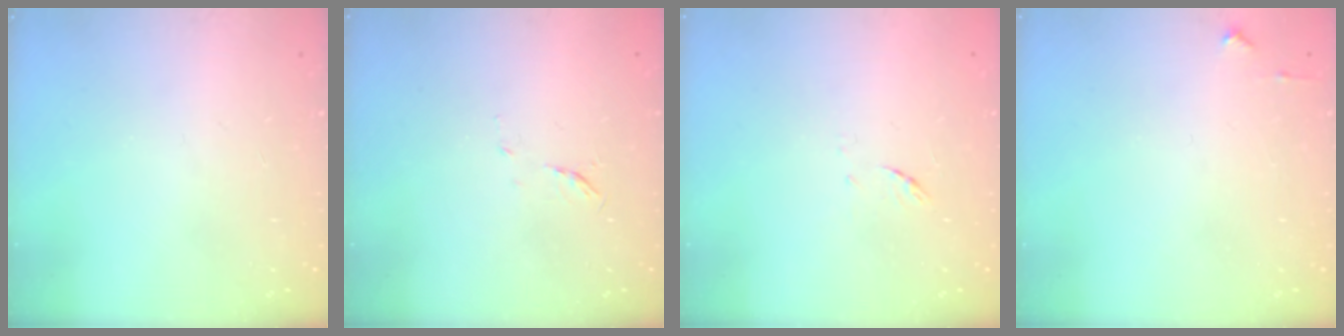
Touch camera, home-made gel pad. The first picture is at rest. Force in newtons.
{"total": 4.3, "press": 4.1, "slide": 1.3}
{"total": 4.8, "press": 4.6, "slide": 1.3}
{"total": 3.0, "press": 3.0, "slide": 0.4}